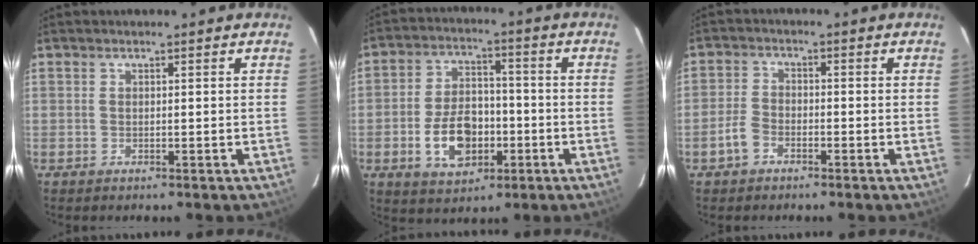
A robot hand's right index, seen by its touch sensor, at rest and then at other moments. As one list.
[{"total": 11.4, "force": [-3.7, 7.2, 8.1], "torque": [-0.163, 0.015, -0.052]}, {"total": 3.7, "force": [-2.2, 2.4, 1.8], "torque": [-0.046, 0.010, -0.041]}]